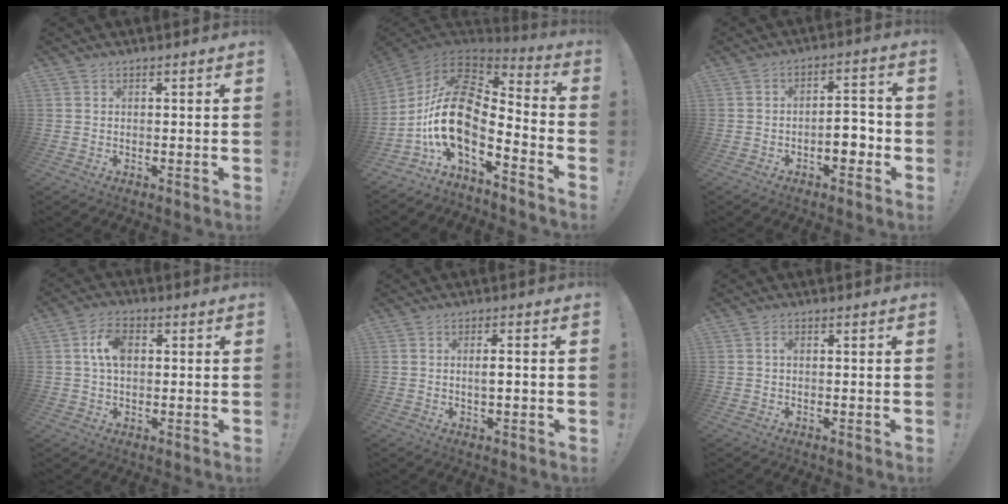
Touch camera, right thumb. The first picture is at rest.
{"total": 17.6, "force": [-2.1, 8.2, 15.4], "torque": [-0.312, -0.003, -0.040]}
{"total": 7.4, "force": [-2.9, 3.6, 5.8], "torque": [-0.080, 0.019, -0.049]}
{"total": 7.5, "force": [1.3, 4.6, 5.7], "torque": [-0.100, 0.011, 0.026]}
{"total": 2.7, "force": [-0.2, 0.6, 2.6], "torque": [-0.045, 0.002, -0.007]}
{"total": 0.9, "force": [-0.2, 0.4, 0.8], "torque": [-0.023, 0.007, -0.003]}